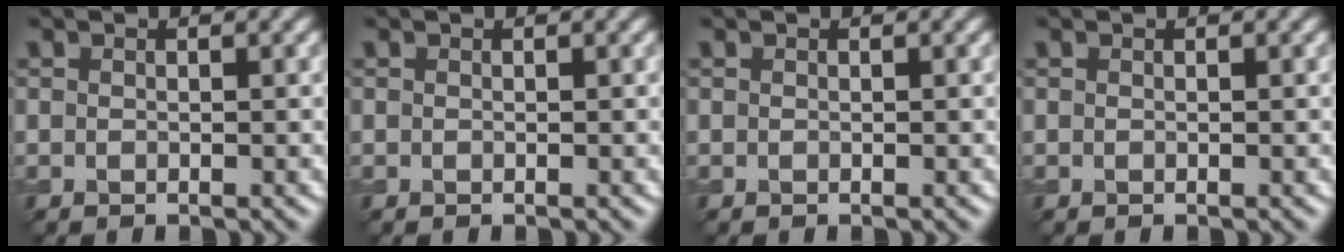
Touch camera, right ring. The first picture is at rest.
{"total": 0.0}
{"total": 0.0}
{"total": 0.0}